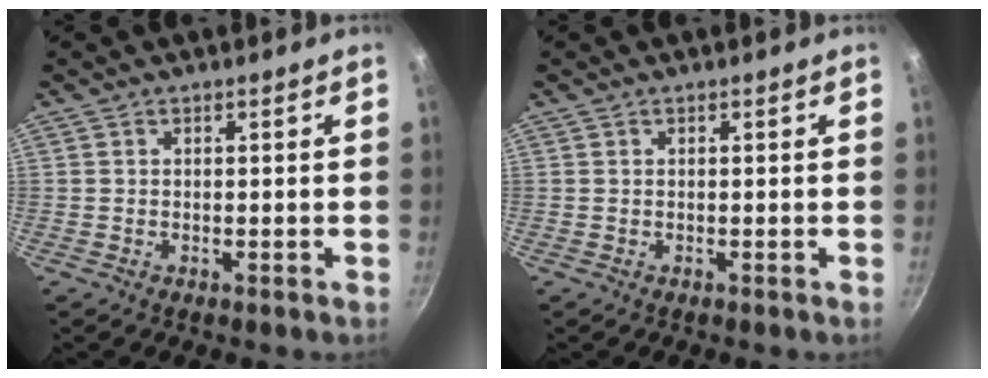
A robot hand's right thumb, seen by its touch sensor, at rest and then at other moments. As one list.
[{"total": 0.0}]